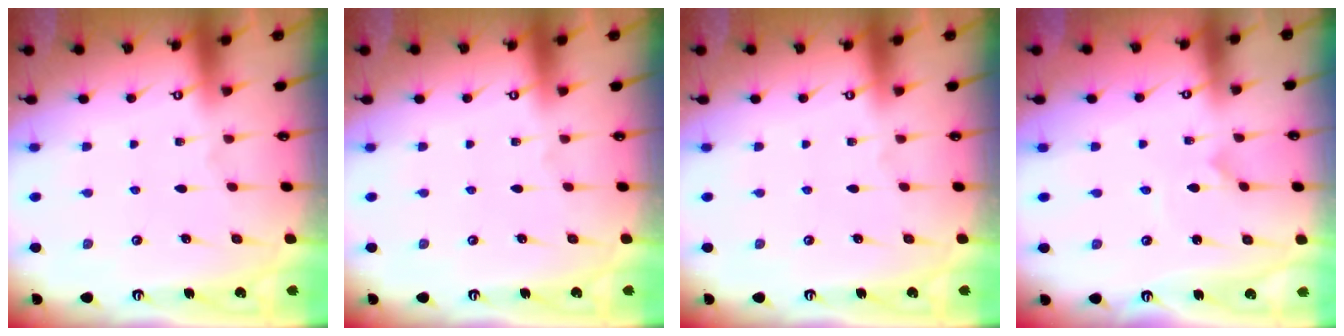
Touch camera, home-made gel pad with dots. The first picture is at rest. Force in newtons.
{"total": 0.0}
{"total": 0.0}
{"total": 0.8, "press": 0.8, "slide": 0.1}